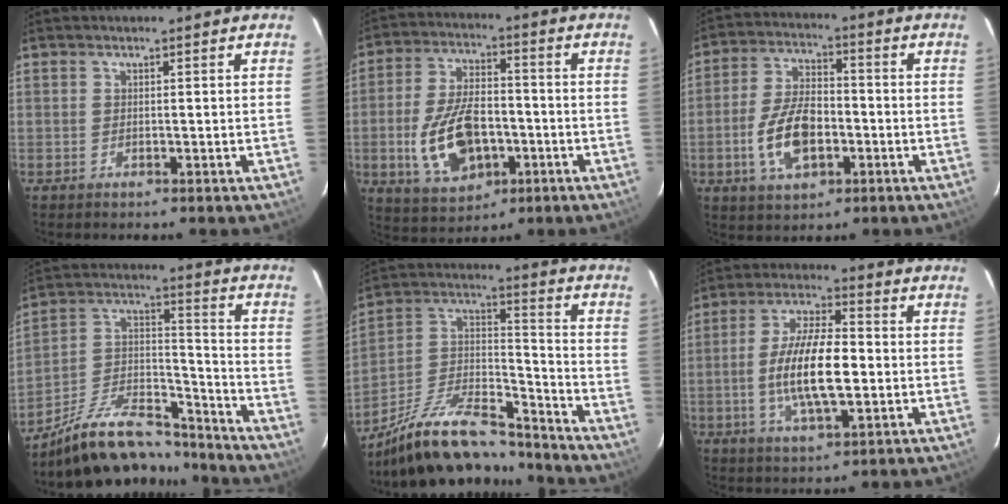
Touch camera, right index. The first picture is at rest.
{"total": 14.4, "force": [-3.8, 8.1, 11.2], "torque": [-0.233, 0.002, -0.052]}
{"total": 11.7, "force": [-3.3, 6.3, 9.3], "torque": [-0.189, 0.007, -0.052]}
{"total": 17.9, "force": [-14.7, 6.5, 7.8], "torque": [-0.155, 0.037, -0.235]}
{"total": 19.8, "force": [-15.9, 6.3, 10.1], "torque": [-0.198, 0.017, -0.266]}
{"total": 13.2, "force": [-1.6, 4.5, 12.3], "torque": [-0.238, 0.000, -0.028]}